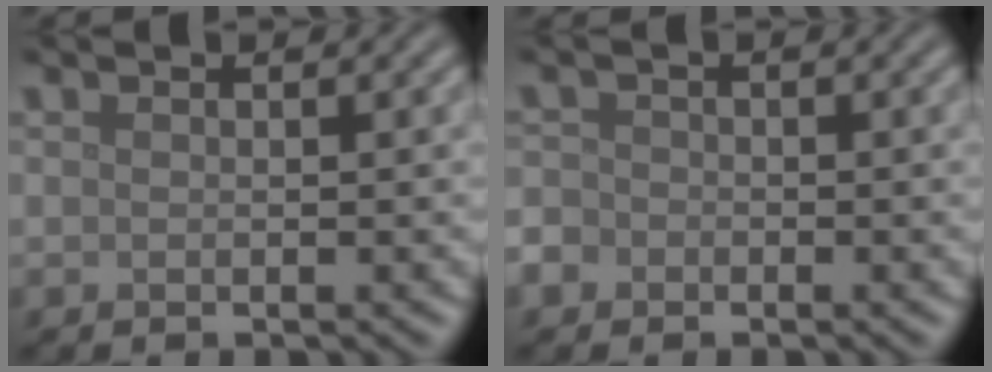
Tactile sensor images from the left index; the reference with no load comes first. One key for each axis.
{"total": 2.0, "fx": -1.0, "fy": 1.7, "fz": 0.5, "tx": -0.004, "ty": 0.004, "tz": -0.022}